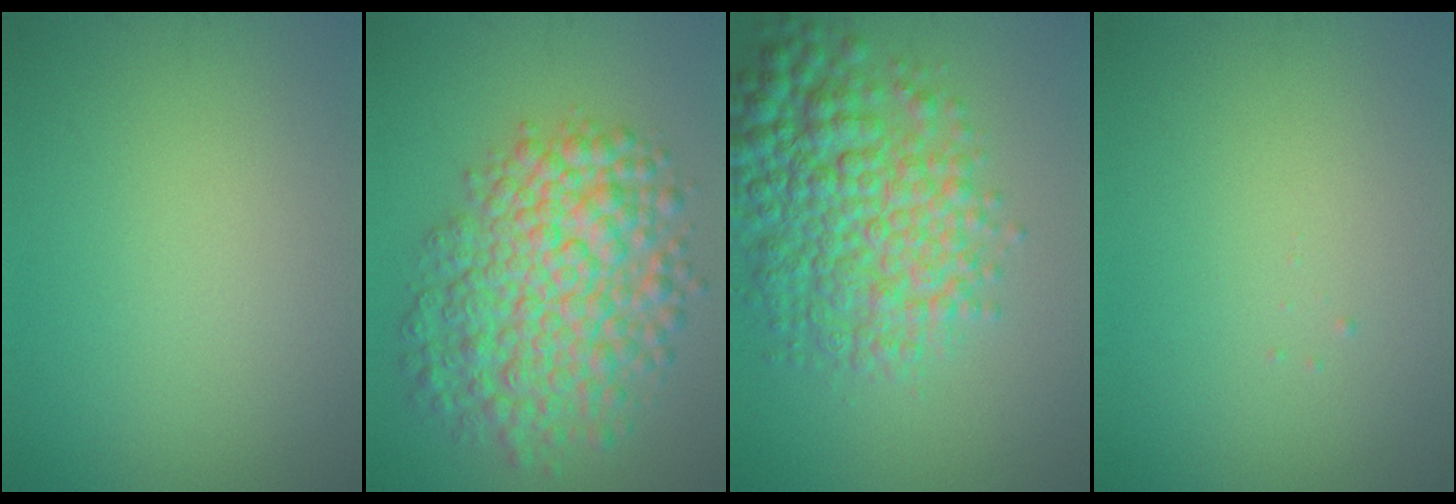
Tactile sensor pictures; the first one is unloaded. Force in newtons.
{"total": 9.0, "press": 9.0, "slide": 0.2}
{"total": 8.2, "press": 8.2, "slide": 0.2}
{"total": 0.0}